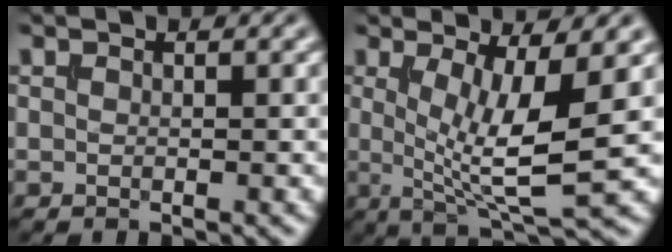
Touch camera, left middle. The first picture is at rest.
{"total": 7.0, "force": [0.6, 1.8, 6.7], "torque": [-0.112, -0.015, 0.014]}